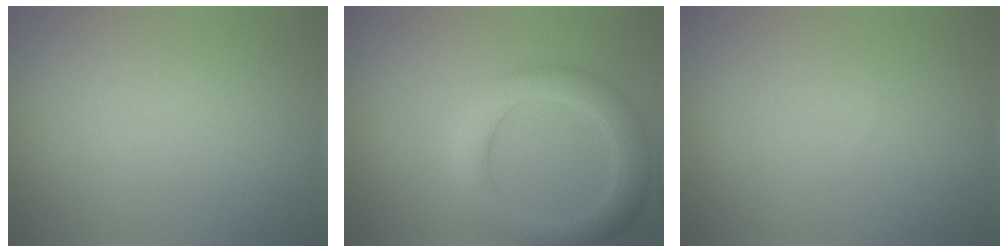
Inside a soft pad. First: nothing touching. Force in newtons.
{"total": 4.3, "press": 4.3, "slide": 0.2}
{"total": 0.0}